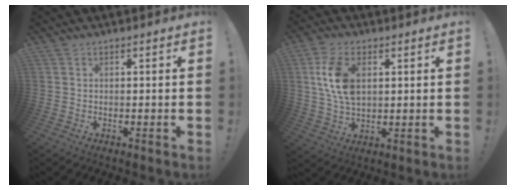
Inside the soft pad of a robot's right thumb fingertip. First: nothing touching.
{"total": 12.0, "force": [2.8, 7.6, 8.9], "torque": [-0.169, 0.005, 0.053]}